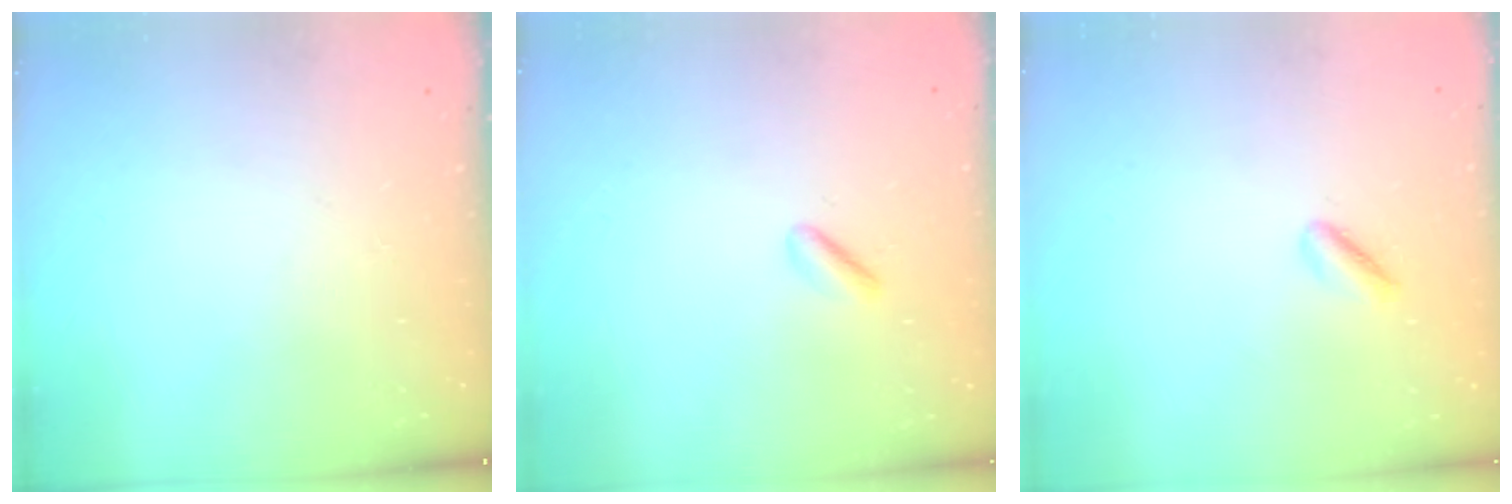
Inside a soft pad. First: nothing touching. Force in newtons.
{"total": 1.4, "press": 1.1, "slide": 0.8}
{"total": 1.6, "press": 1.5, "slide": 0.4}